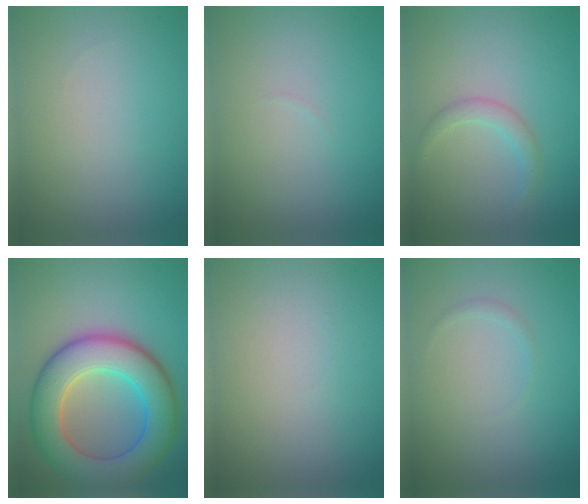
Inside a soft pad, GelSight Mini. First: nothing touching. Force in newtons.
{"total": 0.0}
{"total": 1.6, "press": 1.6, "slide": 0.1}
{"total": 10.1, "press": 10.1, "slide": 0.2}
{"total": 0.0}
{"total": 0.6, "press": 0.6, "slide": 0.0}